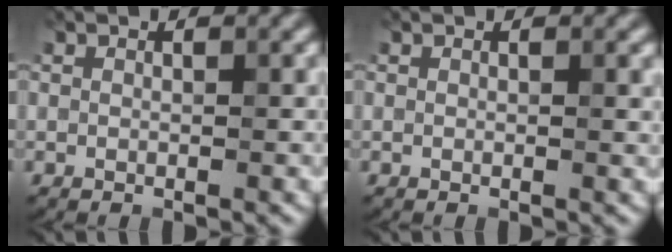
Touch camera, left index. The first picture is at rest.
{"total": 0.5, "force": [0.2, 0.2, 0.5], "torque": [-0.007, -0.001, 0.004]}